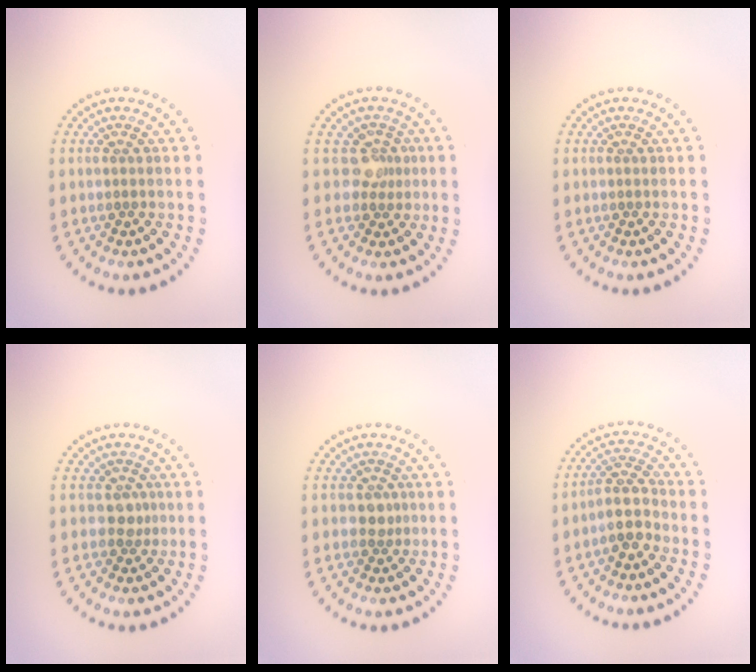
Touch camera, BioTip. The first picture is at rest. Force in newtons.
{"total": 2.1, "press": 1.5, "slide": 1.4}
{"total": 0.0}
{"total": 1.4, "press": 1.1, "slide": 0.9}
{"total": 1.5, "press": 1.1, "slide": 1.0}
{"total": 2.8, "press": 2.6, "slide": 1.2}